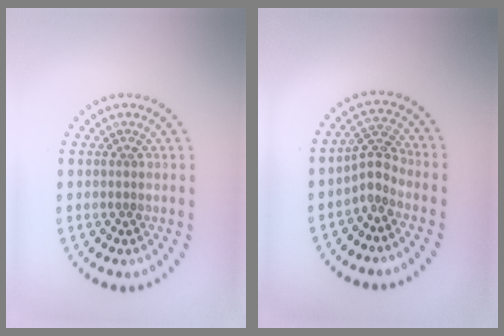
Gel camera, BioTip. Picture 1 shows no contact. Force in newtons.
{"total": 2.3, "press": 1.6, "slide": 1.7}